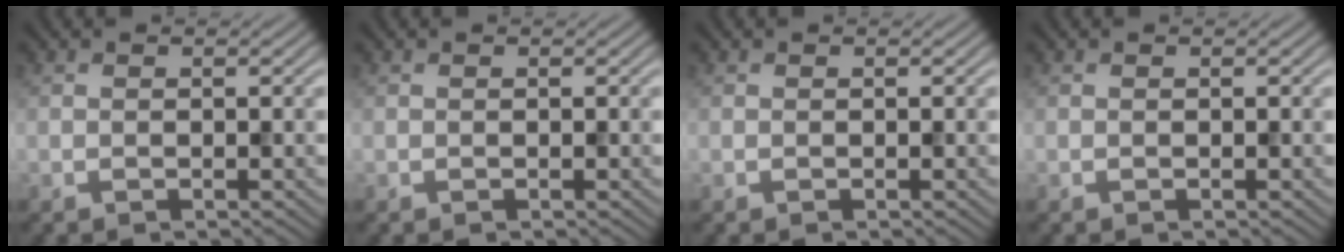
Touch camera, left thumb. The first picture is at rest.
{"total": 0.0}
{"total": 0.0}
{"total": 0.0}